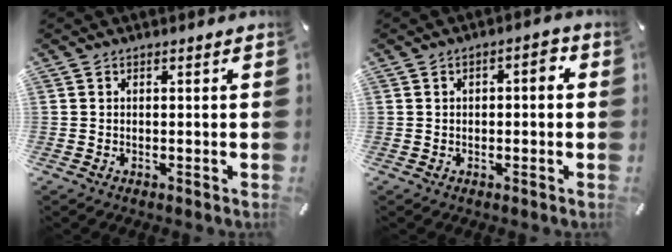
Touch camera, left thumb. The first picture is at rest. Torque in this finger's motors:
{"motor_torque": [0.01, -0.01, 0.18, 0.08, 0.00]}